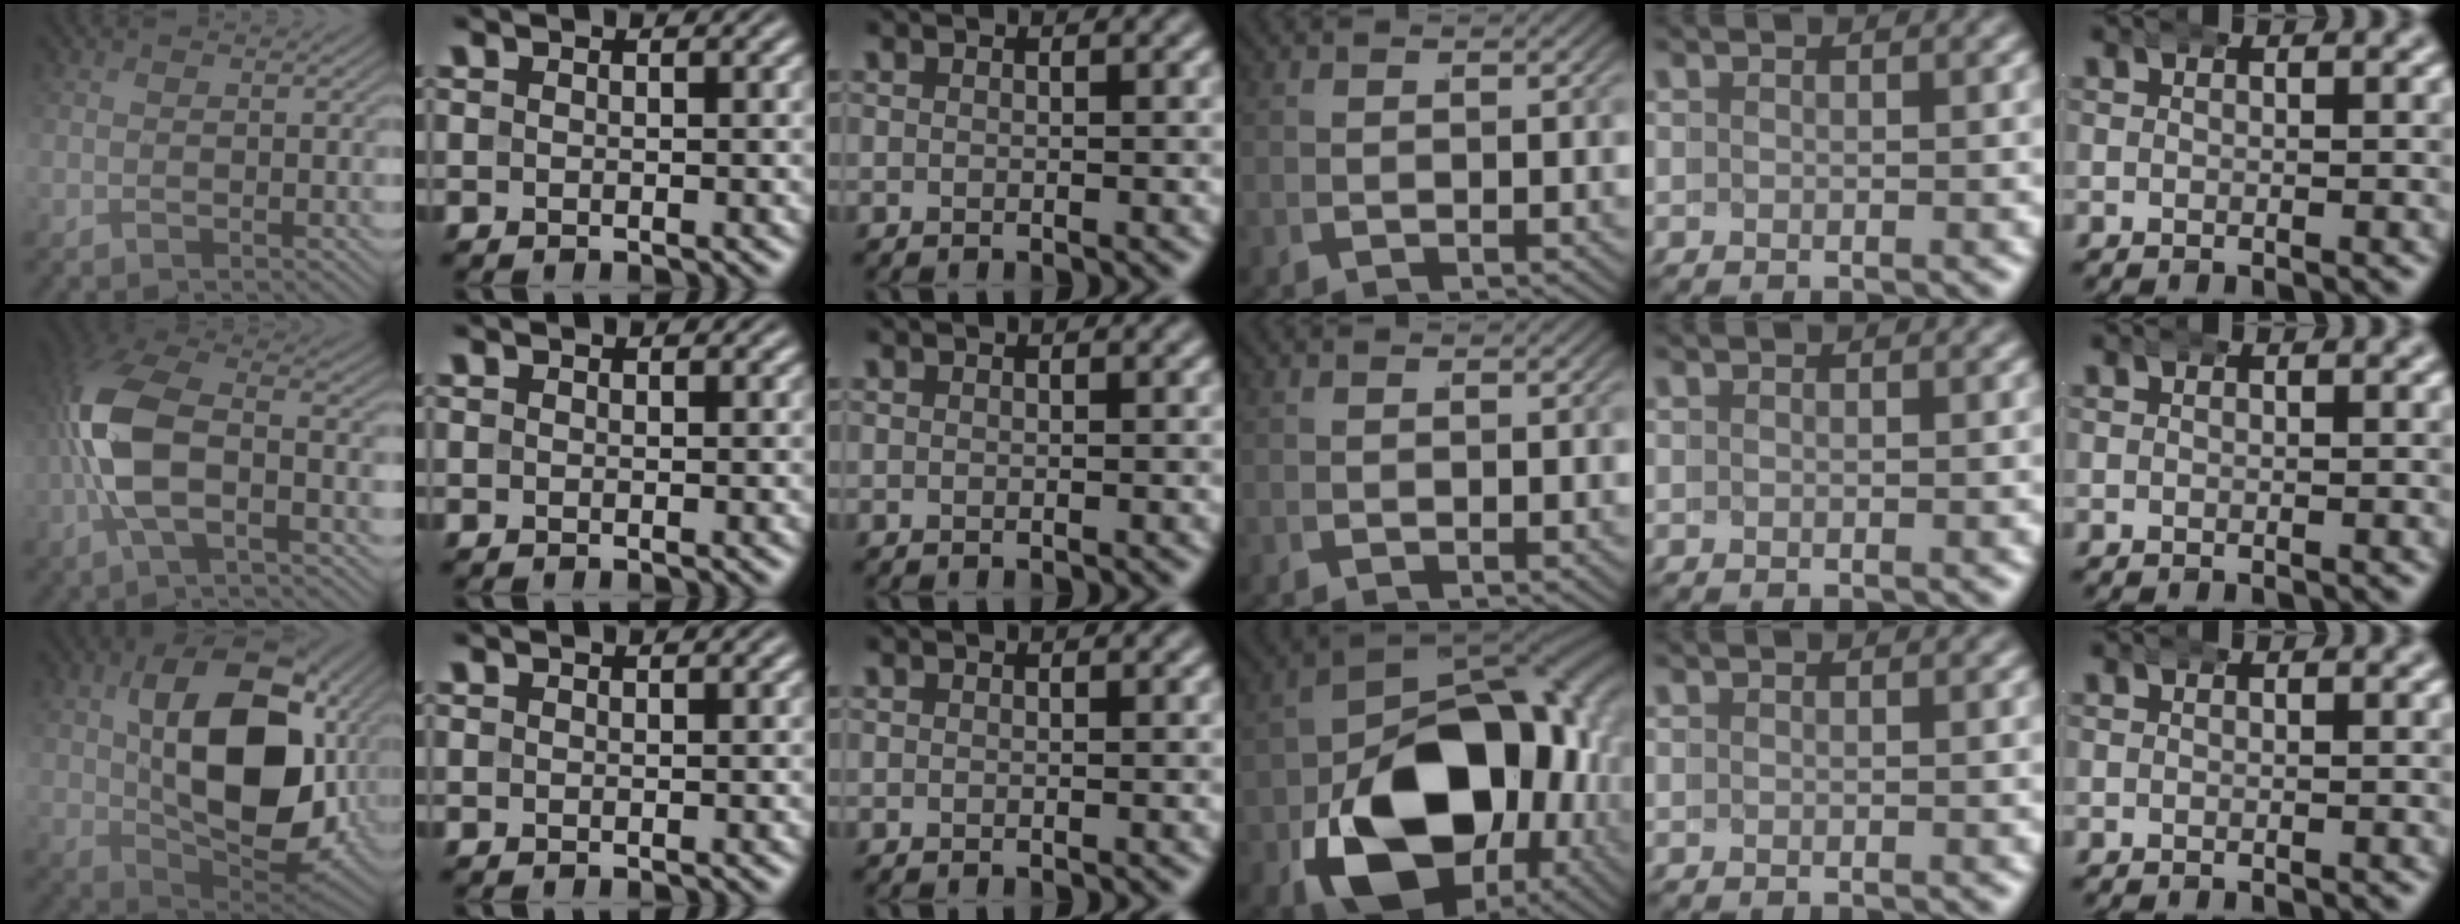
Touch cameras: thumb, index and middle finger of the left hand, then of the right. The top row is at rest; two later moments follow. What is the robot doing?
{"motion": "wrap", "object": "bandana"}